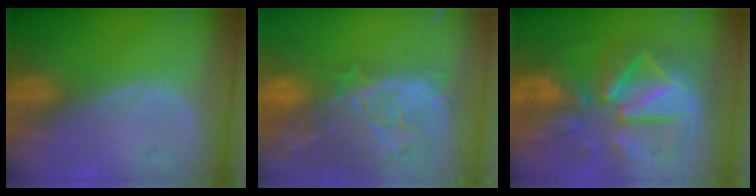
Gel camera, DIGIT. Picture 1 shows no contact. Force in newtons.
{"total": 14.6, "press": 11.7, "slide": 8.7}
{"total": 12.2, "press": 12.1, "slide": 1.1}